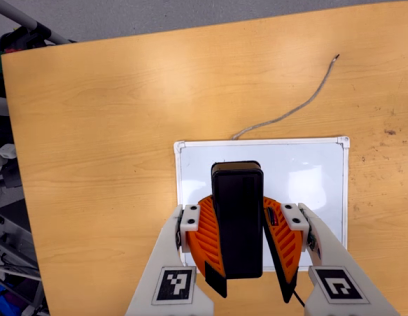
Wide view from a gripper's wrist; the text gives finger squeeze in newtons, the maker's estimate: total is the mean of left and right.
{"total": 11.1, "left": 10.6, "right": 11.7}